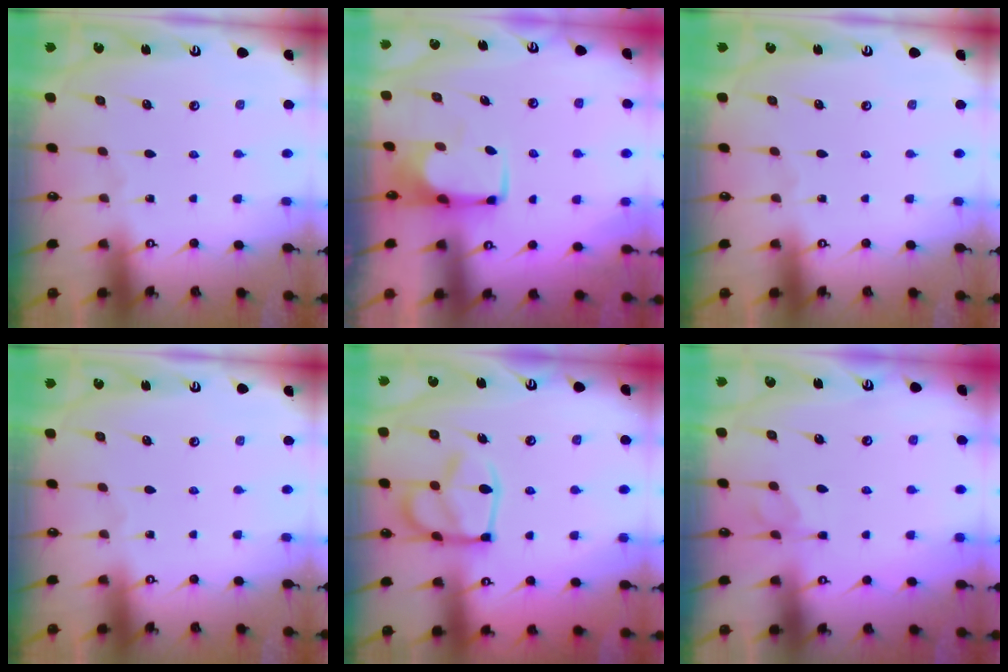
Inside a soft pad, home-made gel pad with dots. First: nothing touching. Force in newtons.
{"total": 1.0, "press": 1.0, "slide": 0.1}
{"total": 0.0}
{"total": 0.0}
{"total": 15.2, "press": 15.1, "slide": 1.6}
{"total": 1.9, "press": 1.7, "slide": 0.8}